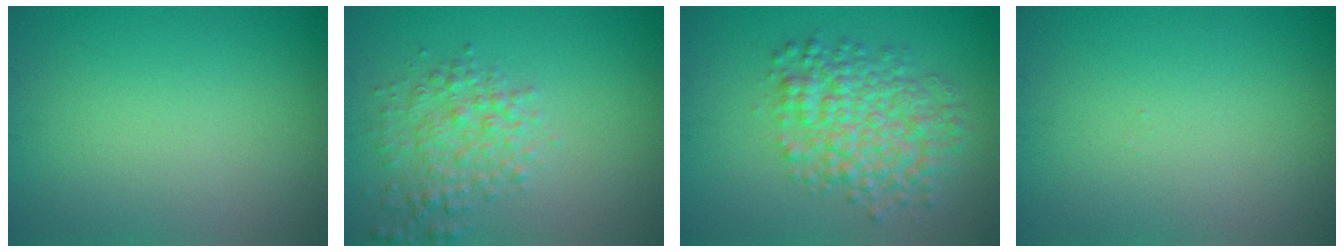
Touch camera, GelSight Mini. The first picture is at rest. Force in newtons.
{"total": 3.1, "press": 3.1, "slide": 0.1}
{"total": 5.7, "press": 5.7, "slide": 0.1}
{"total": 0.0}